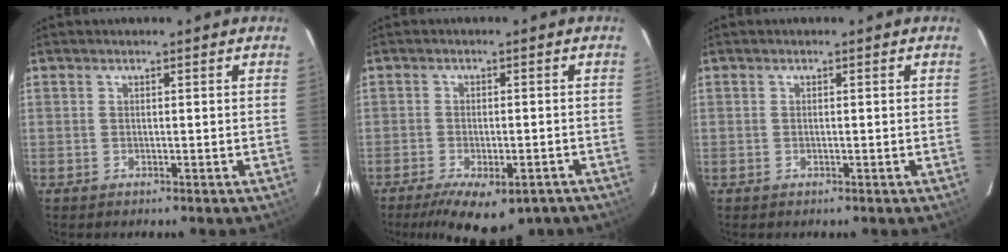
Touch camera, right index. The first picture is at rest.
{"total": 11.8, "force": [-8.1, 4.8, 7.1], "torque": [-0.142, -0.021, -0.111]}
{"total": 0.0}